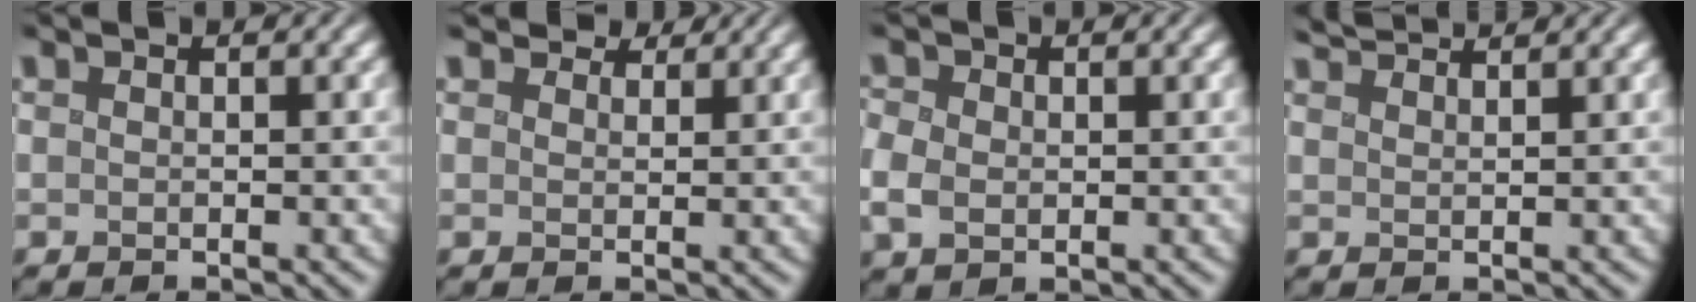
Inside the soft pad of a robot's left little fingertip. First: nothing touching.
{"total": 3.1, "force": [2.9, 1.0, 0.6], "torque": [-0.022, 0.000, 0.038]}
{"total": 2.0, "force": [-0.2, 1.6, 1.0], "torque": [-0.038, -0.002, 0.005]}
{"total": 3.6, "force": [3.4, 0.5, 1.2], "torque": [-0.010, 0.015, 0.041]}